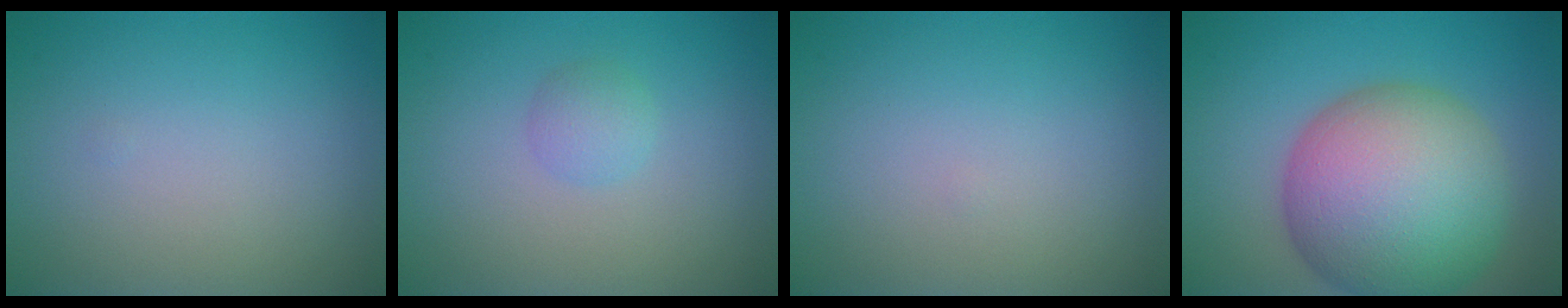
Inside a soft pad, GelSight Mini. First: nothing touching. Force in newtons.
{"total": 1.5, "press": 1.5, "slide": 0.1}
{"total": 0.0}
{"total": 13.5, "press": 13.5, "slide": 0.4}